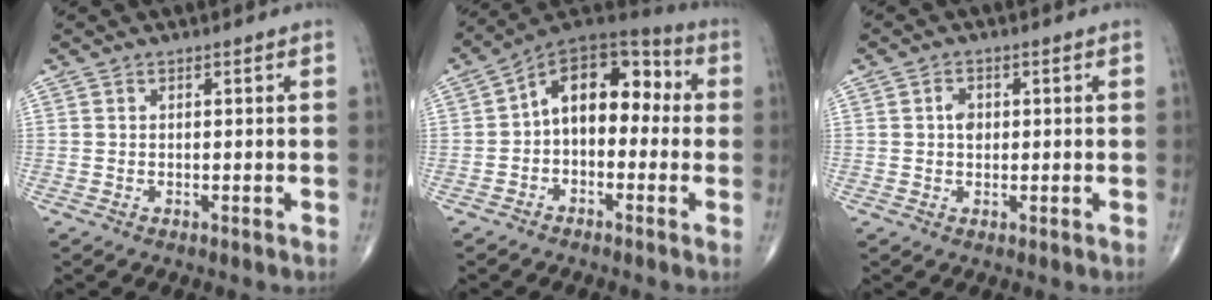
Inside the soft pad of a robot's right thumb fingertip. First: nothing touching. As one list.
[{"total": 13.5, "force": [0.1, 8.6, 10.3], "torque": [-0.114, 0.052, -0.017]}, {"total": 2.4, "force": [0.3, 1.7, 1.6], "torque": [-0.019, 0.003, 0.003]}]